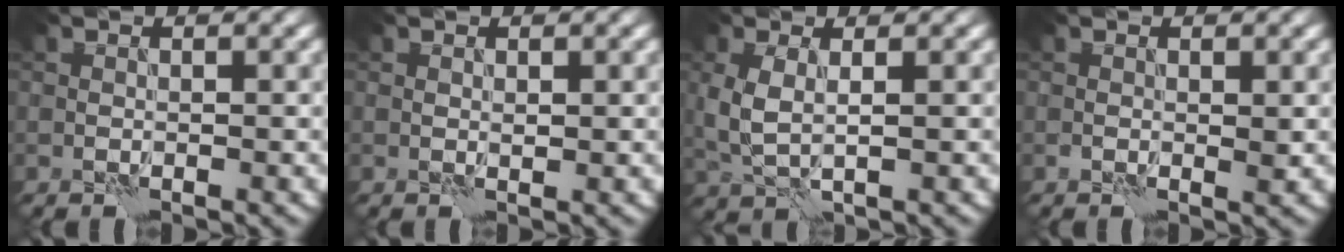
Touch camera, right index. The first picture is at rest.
{"total": 0.5, "force": [0.3, 0.2, 0.4], "torque": [-0.003, -0.003, 0.005]}
{"total": 2.9, "force": [0.5, 1.3, 2.5], "torque": [-0.066, 0.000, 0.010]}
{"total": 1.3, "force": [-0.2, 0.6, 1.1], "torque": [-0.014, -0.001, -0.007]}